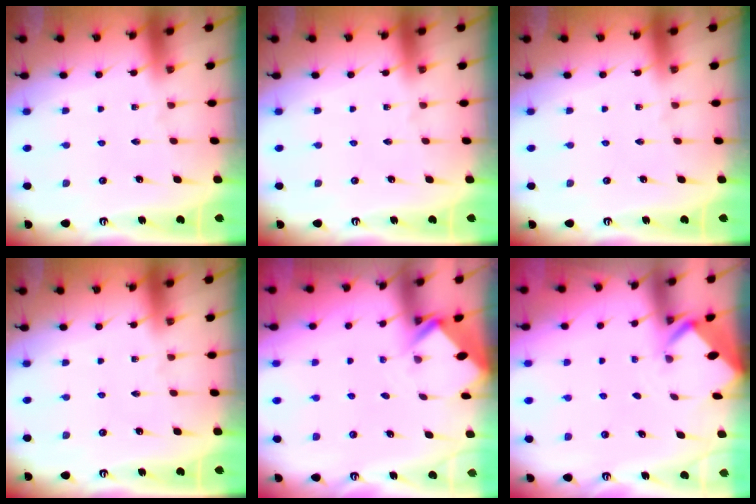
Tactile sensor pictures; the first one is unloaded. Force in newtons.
{"total": 0.0}
{"total": 0.0}
{"total": 0.0}
{"total": 2.5, "press": 2.5, "slide": 0.2}
{"total": 2.1, "press": 2.1, "slide": 0.0}